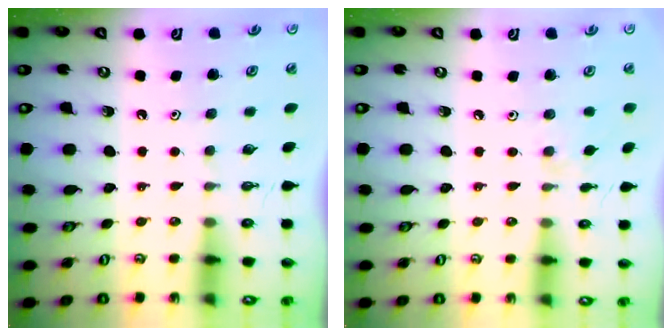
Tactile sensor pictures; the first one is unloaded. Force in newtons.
{"total": 1.5, "press": 1.4, "slide": 0.4}